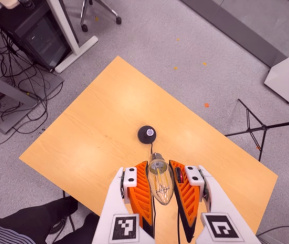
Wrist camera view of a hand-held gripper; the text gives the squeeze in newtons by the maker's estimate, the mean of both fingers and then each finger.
{"total": 23.0, "left": 24.9, "right": 21.1}